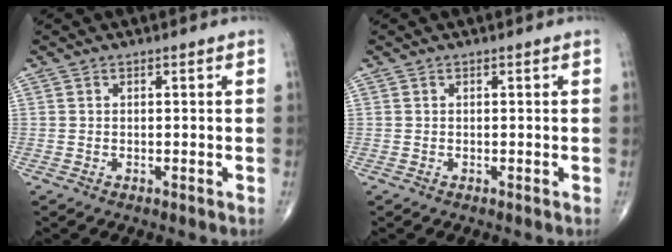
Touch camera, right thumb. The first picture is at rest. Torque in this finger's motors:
{"motor_torque": [0.02, 0.03, 0.00, 0.00, 0.01]}